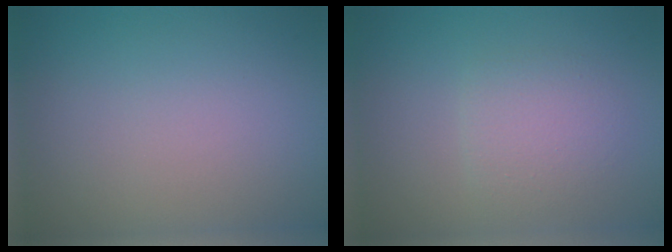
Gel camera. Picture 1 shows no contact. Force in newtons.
{"total": 2.3, "press": 2.3, "slide": 0.1}